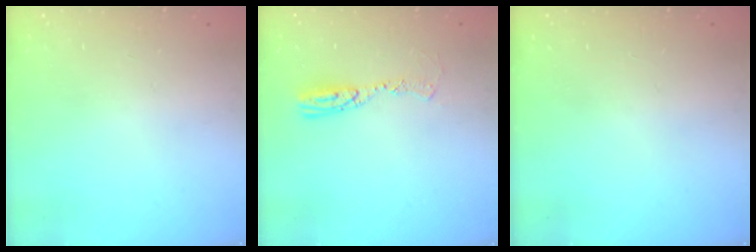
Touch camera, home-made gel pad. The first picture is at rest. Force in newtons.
{"total": 9.5, "press": 9.5, "slide": 0.9}
{"total": 0.0}